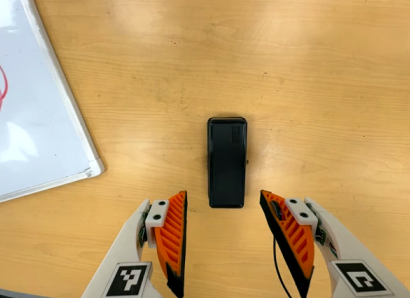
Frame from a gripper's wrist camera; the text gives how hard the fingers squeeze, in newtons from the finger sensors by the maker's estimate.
{"total": 0.0}